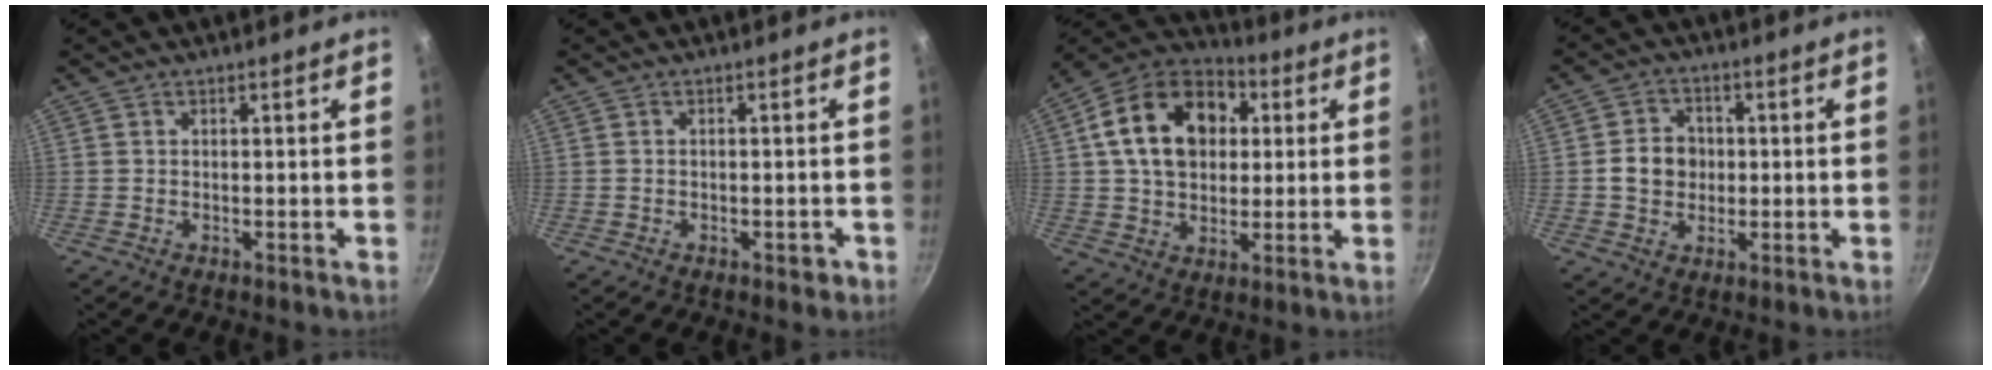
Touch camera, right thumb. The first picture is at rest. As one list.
[{"total": 1.8, "force": [-0.9, 1.0, 1.2], "torque": [-0.009, 0.012, -0.006]}, {"total": 18.7, "force": [4.1, 13.6, 12.2], "torque": [-0.181, 0.023, 0.058]}, {"total": 6.9, "force": [-0.1, 5.9, 3.5], "torque": [-0.033, 0.011, -0.008]}]